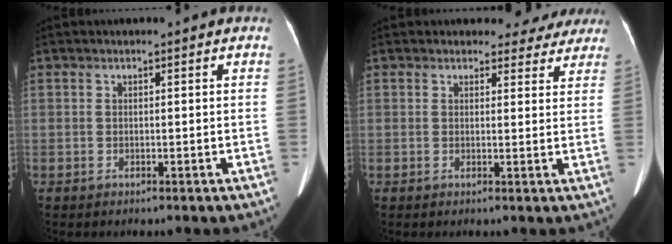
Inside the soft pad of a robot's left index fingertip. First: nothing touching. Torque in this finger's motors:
{"motor_torque": [1.03, -1.11, 0.23, 0.02]}